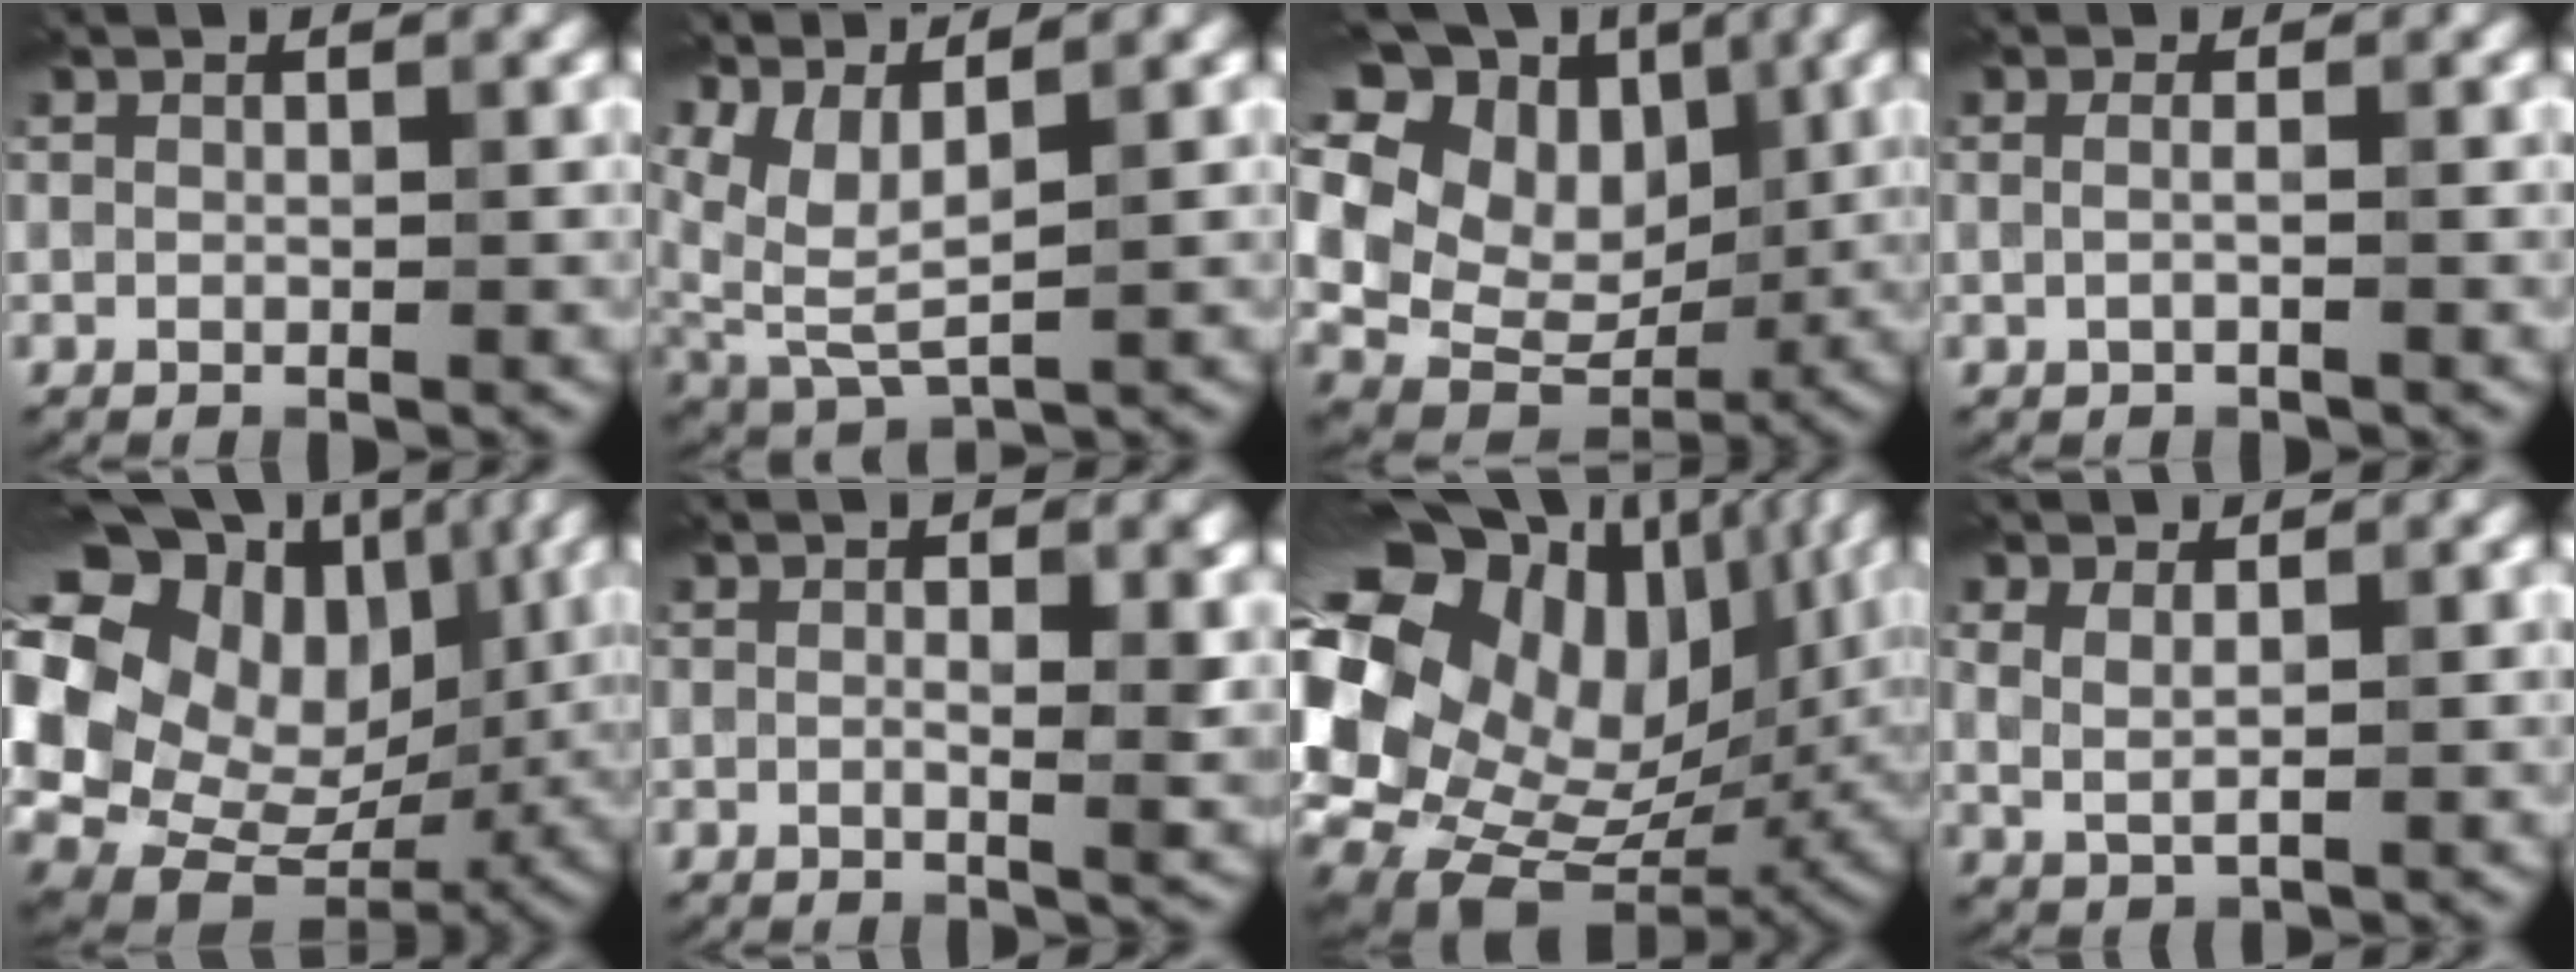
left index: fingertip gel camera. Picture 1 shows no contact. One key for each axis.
{"total": 4.8, "fx": 2.8, "fy": 1.5, "fz": 3.6, "tx": -0.097, "ty": -0.004, "tz": 0.070}
{"total": 12.2, "fx": 4.7, "fy": 8.8, "fz": 7.1, "tx": -0.150, "ty": 0.041, "tz": 0.081}
{"total": 0.9, "fx": 0.0, "fy": 0.1, "fz": 0.9, "tx": -0.016, "ty": -0.003, "tz": -0.010}
{"total": 17.1, "fx": 3.5, "fy": 13.2, "fz": 10.3, "tx": -0.206, "ty": 0.017, "tz": 0.078}
{"total": 4.5, "fx": 0.6, "fy": 1.4, "fz": 4.2, "tx": -0.057, "ty": 0.009, "tz": -0.001}
{"total": 19.5, "fx": 1.6, "fy": 13.5, "fz": 13.9, "tx": -0.282, "ty": 0.011, "tz": 0.055}
{"total": 2.0, "fx": 0.8, "fy": 1.0, "fz": 1.5, "tx": -0.033, "ty": 0.004, "tz": 0.019}